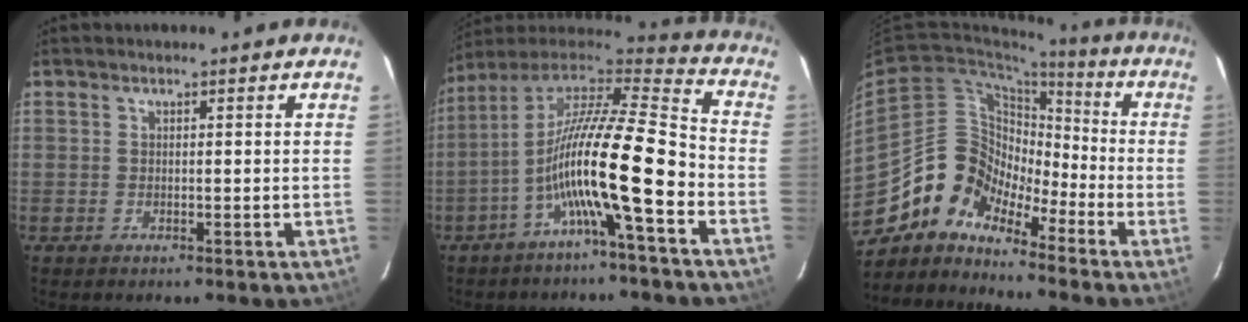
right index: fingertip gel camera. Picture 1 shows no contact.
{"total": 17.8, "force": [-7.1, 1.4, 16.2], "torque": [-0.275, -0.017, -0.137]}
{"total": 10.9, "force": [-7.8, 7.2, 2.8], "torque": [-0.053, 0.038, -0.170]}